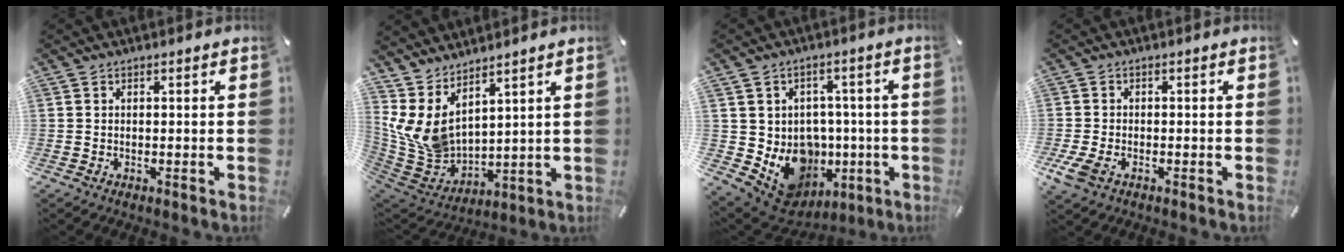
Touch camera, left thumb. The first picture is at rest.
{"total": 9.3, "force": [5.1, 5.8, 5.1], "torque": [-0.144, -0.056, 0.103]}
{"total": 12.1, "force": [-2.7, 10.9, 4.6], "torque": [-0.069, -0.012, -0.022]}
{"total": 4.2, "force": [-2.1, 2.3, 2.8], "torque": [-0.078, -0.004, -0.042]}